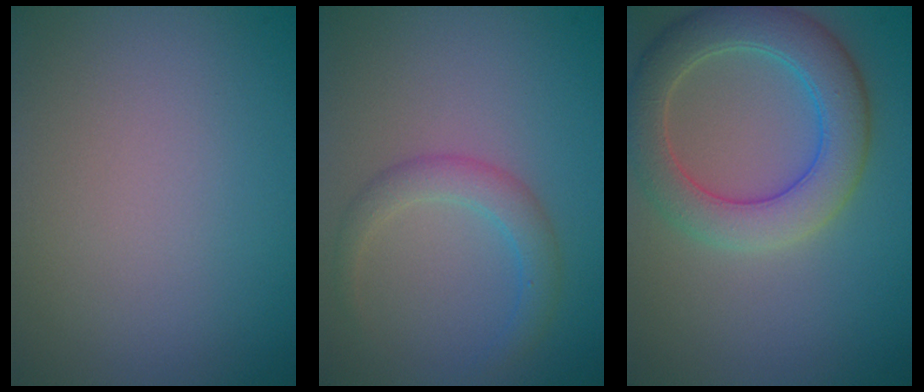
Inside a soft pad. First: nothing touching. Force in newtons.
{"total": 2.5, "press": 2.5, "slide": 0.1}
{"total": 6.0, "press": 6.0, "slide": 0.7}